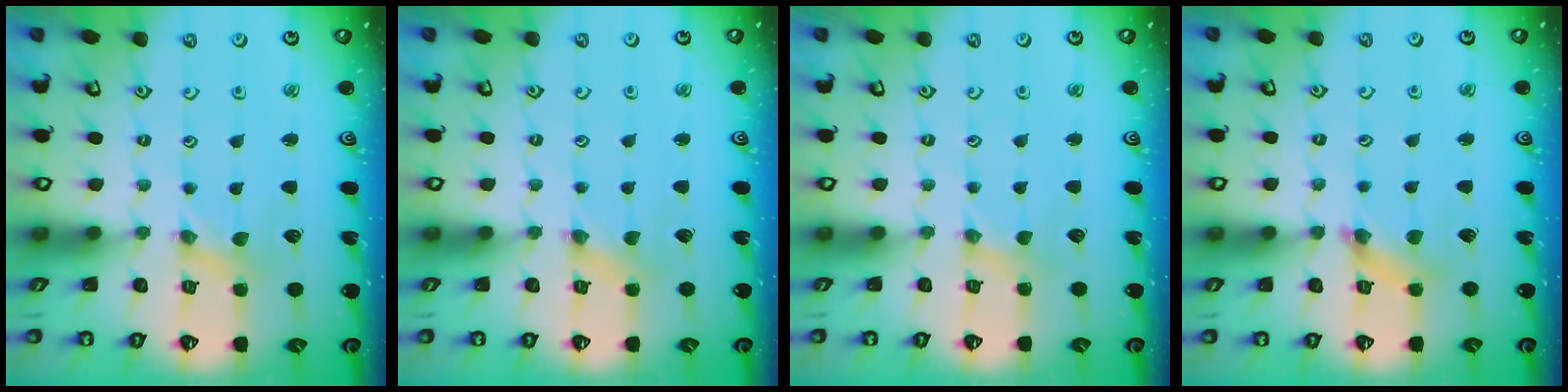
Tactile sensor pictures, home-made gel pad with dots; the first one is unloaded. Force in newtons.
{"total": 0.0}
{"total": 0.0}
{"total": 4.9, "press": 4.9, "slide": 0.6}